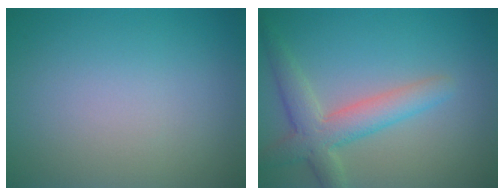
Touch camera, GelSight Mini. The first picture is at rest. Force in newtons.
{"total": 4.4, "press": 4.4, "slide": 0.3}